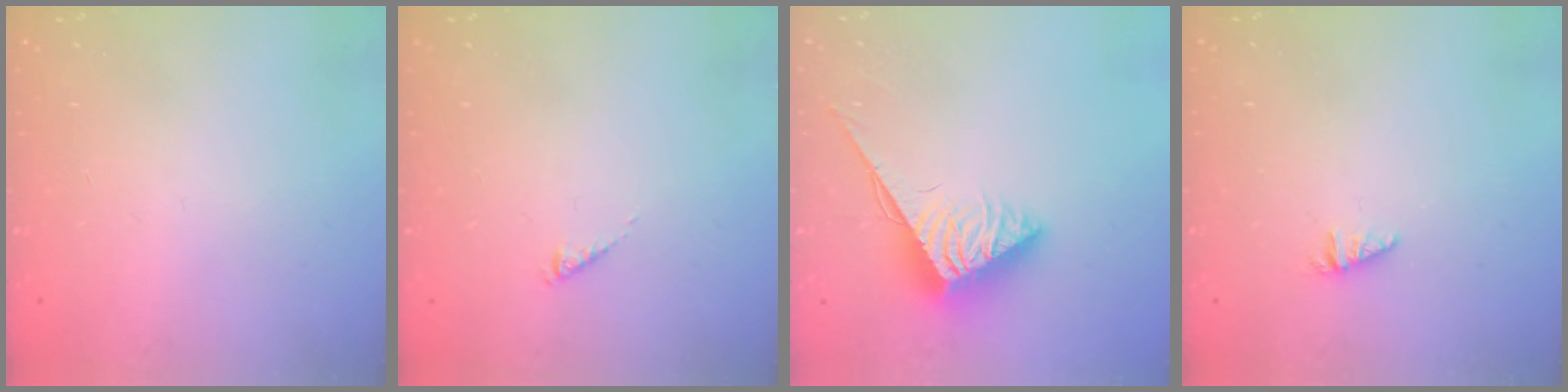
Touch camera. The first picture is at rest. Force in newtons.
{"total": 0.0}
{"total": 4.7, "press": 4.7, "slide": 0.5}
{"total": 1.1, "press": 1.1, "slide": 0.1}